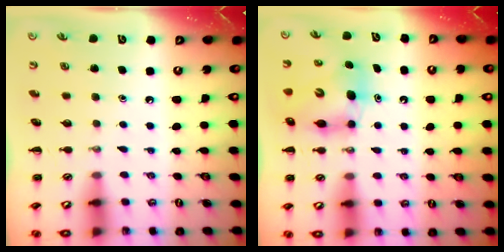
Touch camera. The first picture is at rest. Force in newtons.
{"total": 8.4, "press": 8.2, "slide": 1.7}